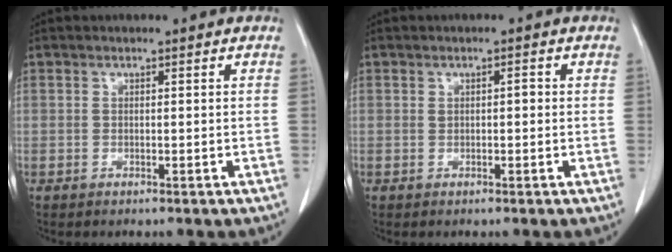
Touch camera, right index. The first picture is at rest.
{"total": 1.2, "force": [0.2, 0.5, 1.0], "torque": [-0.020, 0.007, 0.006]}